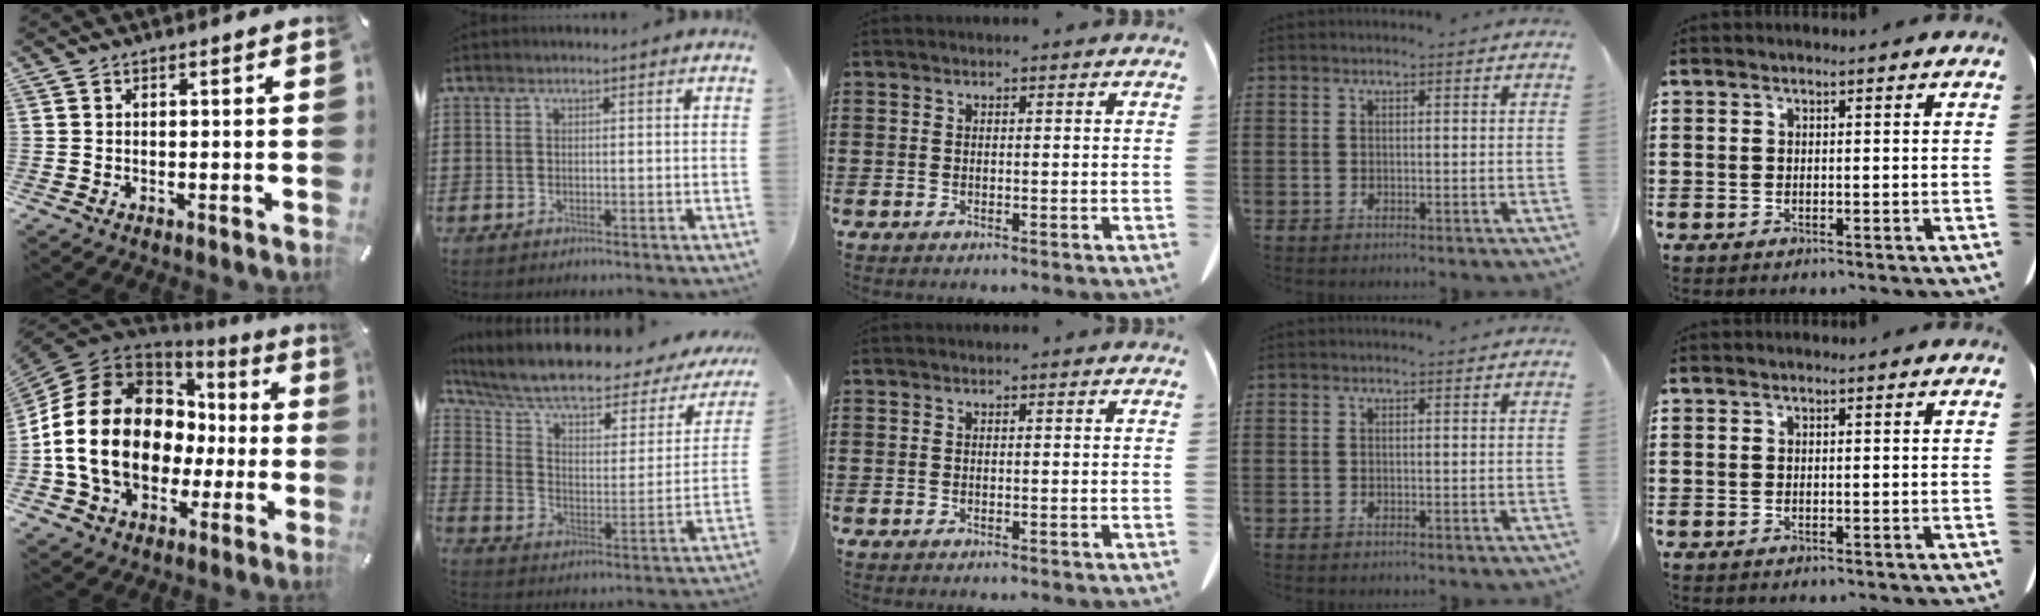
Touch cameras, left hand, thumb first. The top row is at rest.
{"thumb": {"total": 18.8, "force": [-2.2, 14.8, 11.4], "torque": [-0.257, 0.013, -0.036]}, "index": {"total": 8.4, "force": [6.5, 2.4, 4.7], "torque": [-0.112, -0.045, 0.108]}}